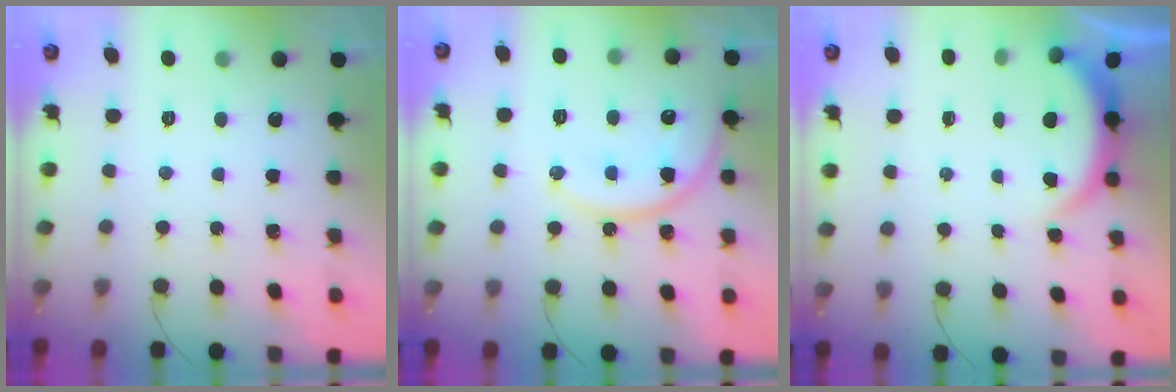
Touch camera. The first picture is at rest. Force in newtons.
{"total": 13.5, "press": 13.5, "slide": 1.2}
{"total": 3.3, "press": 3.2, "slide": 0.5}